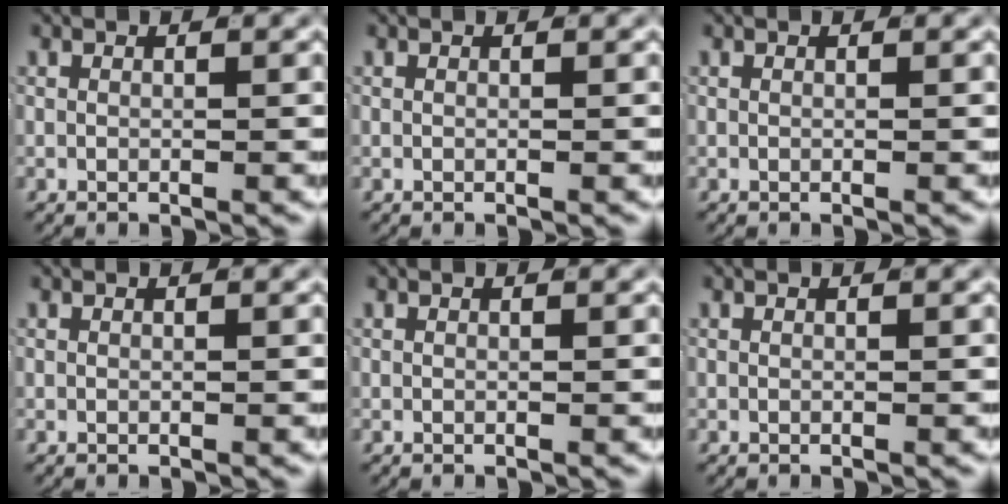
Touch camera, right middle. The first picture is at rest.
{"total": 0.0}
{"total": 0.0}
{"total": 0.0}
{"total": 0.0}
{"total": 0.0}